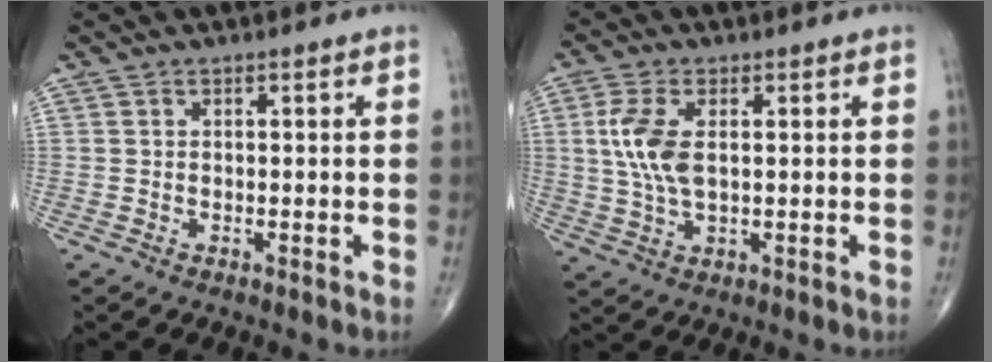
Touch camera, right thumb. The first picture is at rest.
{"total": 7.9, "force": [1.3, 3.9, 6.7], "torque": [-0.158, -0.002, 0.028]}